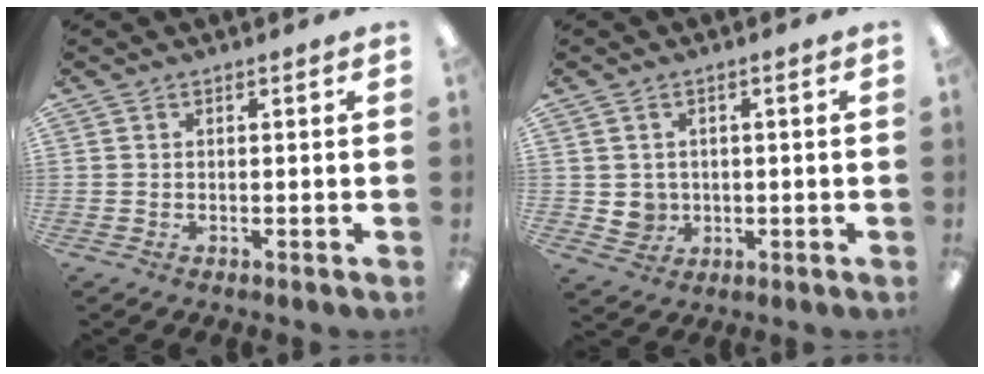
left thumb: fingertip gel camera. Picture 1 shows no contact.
{"total": 3.7, "force": [0.4, 3.6, 0.8], "torque": [-0.012, 0.004, 0.010]}